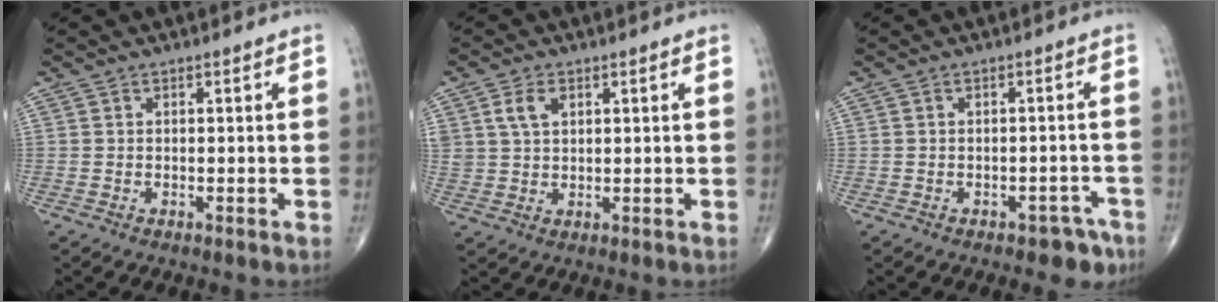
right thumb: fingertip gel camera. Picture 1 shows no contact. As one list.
[{"total": 4.5, "force": [1.8, 2.8, 3.0], "torque": [-0.053, -0.002, 0.039]}, {"total": 4.2, "force": [-3.0, 2.4, 1.8], "torque": [-0.005, 0.024, -0.035]}]